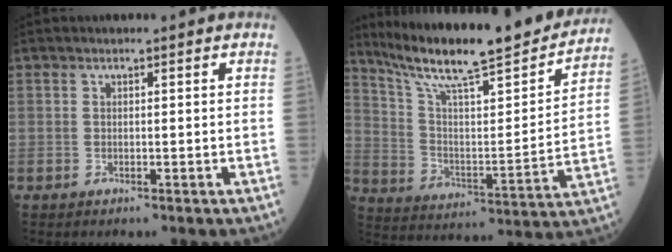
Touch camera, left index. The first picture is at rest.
{"total": 25.3, "force": [21.9, 2.3, 12.5], "torque": [-0.206, -0.027, 0.324]}